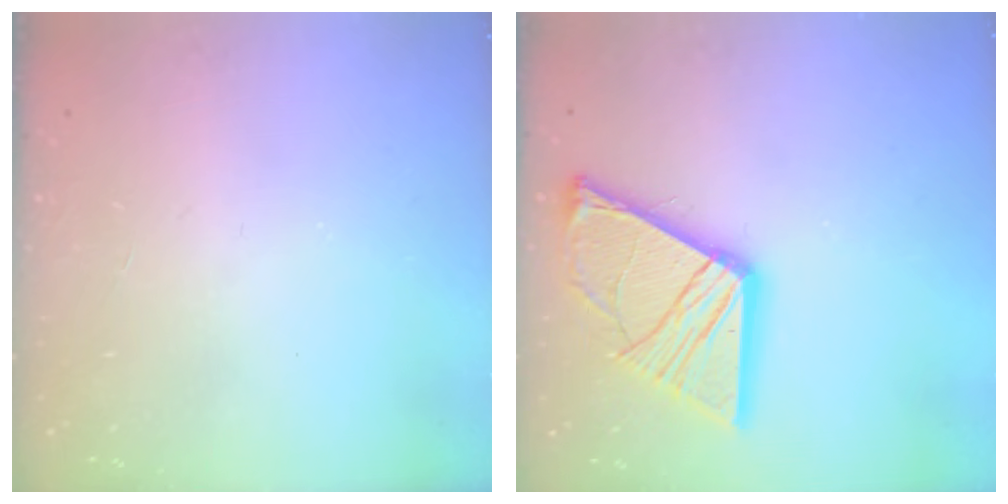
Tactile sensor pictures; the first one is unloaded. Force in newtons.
{"total": 18.2, "press": 18.1, "slide": 2.0}